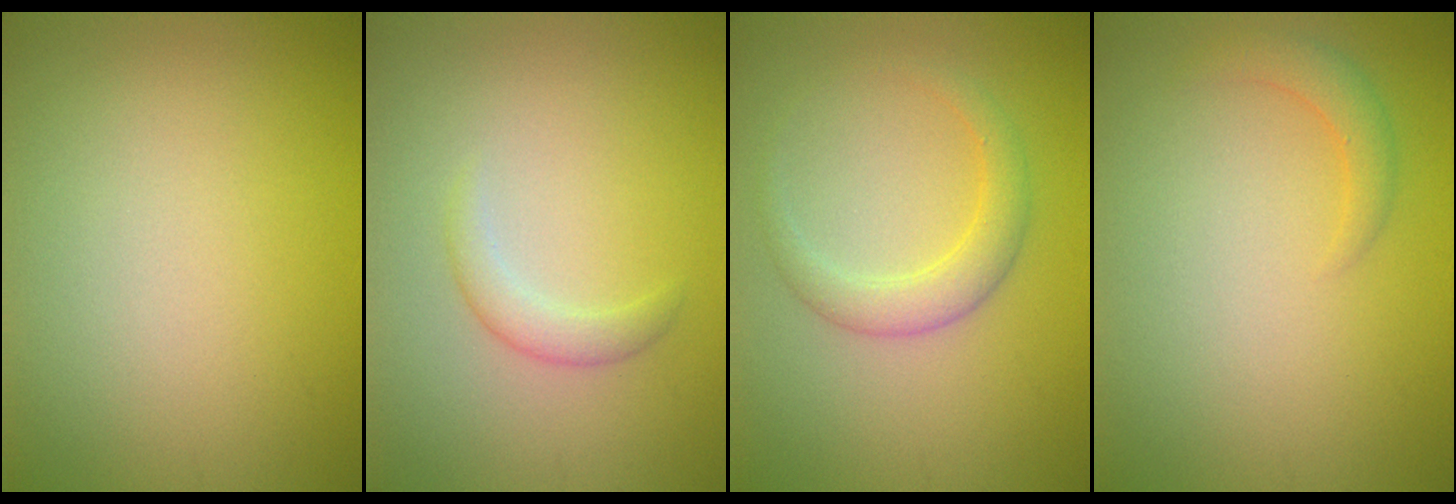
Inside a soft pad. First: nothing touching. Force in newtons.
{"total": 1.6, "press": 1.6, "slide": 0.1}
{"total": 2.7, "press": 2.7, "slide": 0.1}
{"total": 1.8, "press": 1.8, "slide": 0.2}